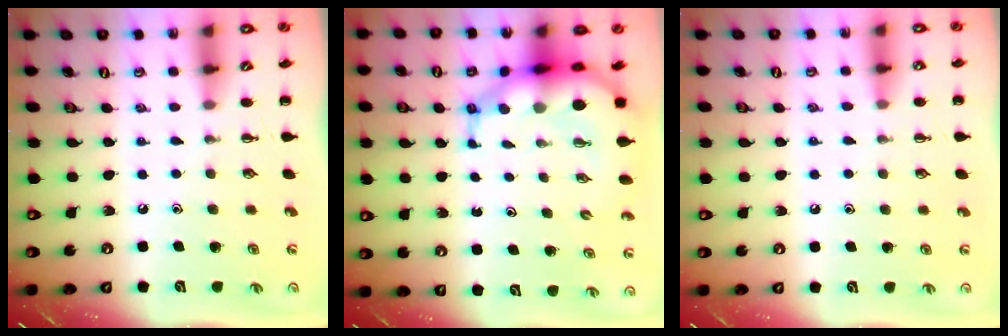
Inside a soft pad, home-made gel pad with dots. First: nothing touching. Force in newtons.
{"total": 9.4, "press": 9.0, "slide": 2.8}
{"total": 7.0, "press": 6.6, "slide": 2.4}